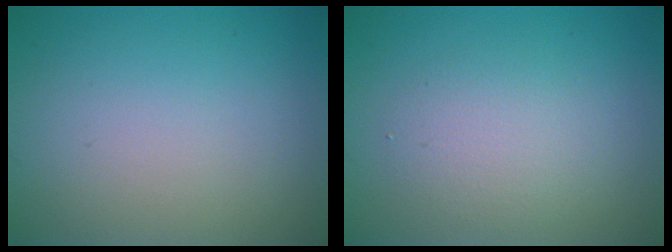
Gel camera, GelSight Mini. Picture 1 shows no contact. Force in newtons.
{"total": 2.6, "press": 2.6, "slide": 0.2}